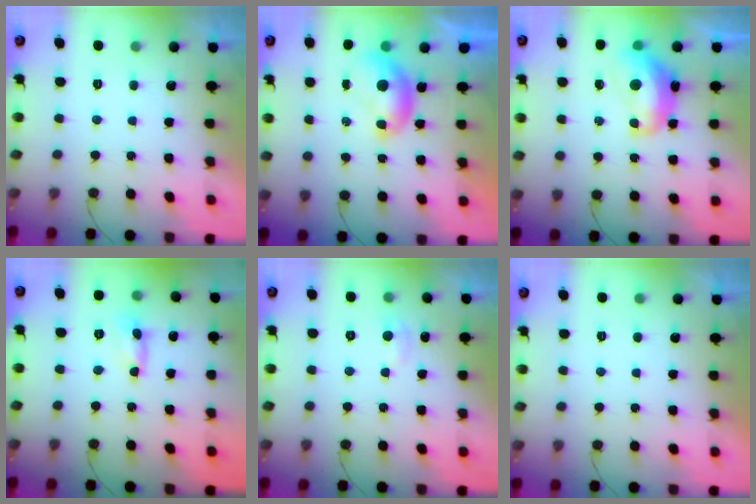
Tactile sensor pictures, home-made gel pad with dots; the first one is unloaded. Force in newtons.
{"total": 6.8, "press": 6.7, "slide": 0.4}
{"total": 11.9, "press": 11.9, "slide": 1.0}
{"total": 0.8, "press": 0.7, "slide": 0.1}
{"total": 4.3, "press": 4.3, "slide": 0.6}
{"total": 0.0}